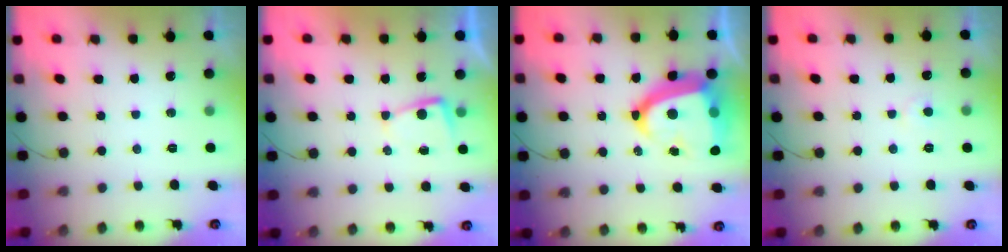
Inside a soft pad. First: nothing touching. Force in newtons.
{"total": 2.4, "press": 2.3, "slide": 0.4}
{"total": 19.7, "press": 19.6, "slide": 2.0}
{"total": 4.4, "press": 4.4, "slide": 0.4}